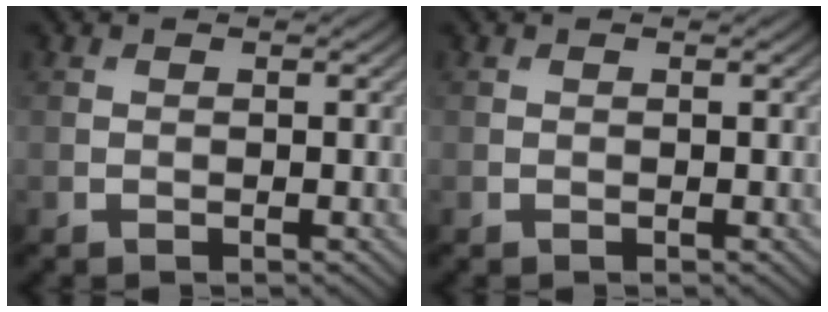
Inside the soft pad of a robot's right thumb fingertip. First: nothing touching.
{"total": 0.0}